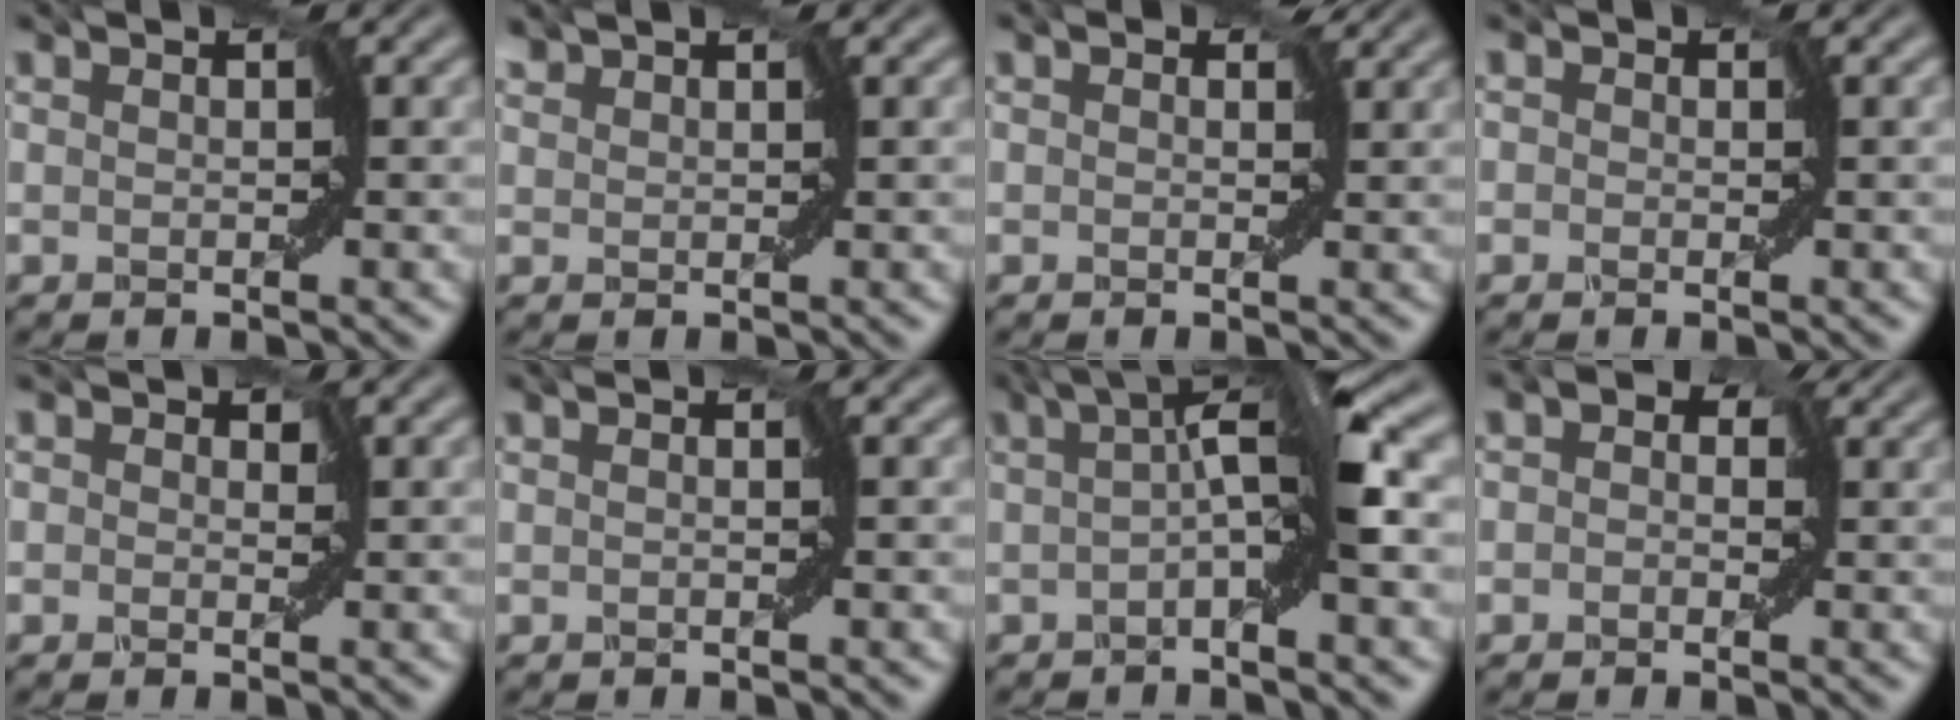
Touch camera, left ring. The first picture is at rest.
{"total": 0.9, "force": [0.7, 0.5, -0.1], "torque": [0.002, 0.000, 0.011]}
{"total": 0.8, "force": [0.4, 0.6, 0.3], "torque": [0.007, -0.002, -0.004]}
{"total": 0.9, "force": [0.1, 0.9, 0.1], "torque": [0.012, 0.007, -0.012]}
{"total": 1.2, "force": [0.5, 1.1, 0.4], "torque": [0.008, 0.010, -0.009]}
{"total": 0.0}
{"total": 5.7, "force": [0.0, 0.3, 5.7], "torque": [-0.089, 0.020, -0.016]}
{"total": 1.9, "force": [0.4, 1.6, 1.0], "torque": [0.005, 0.007, -0.013]}